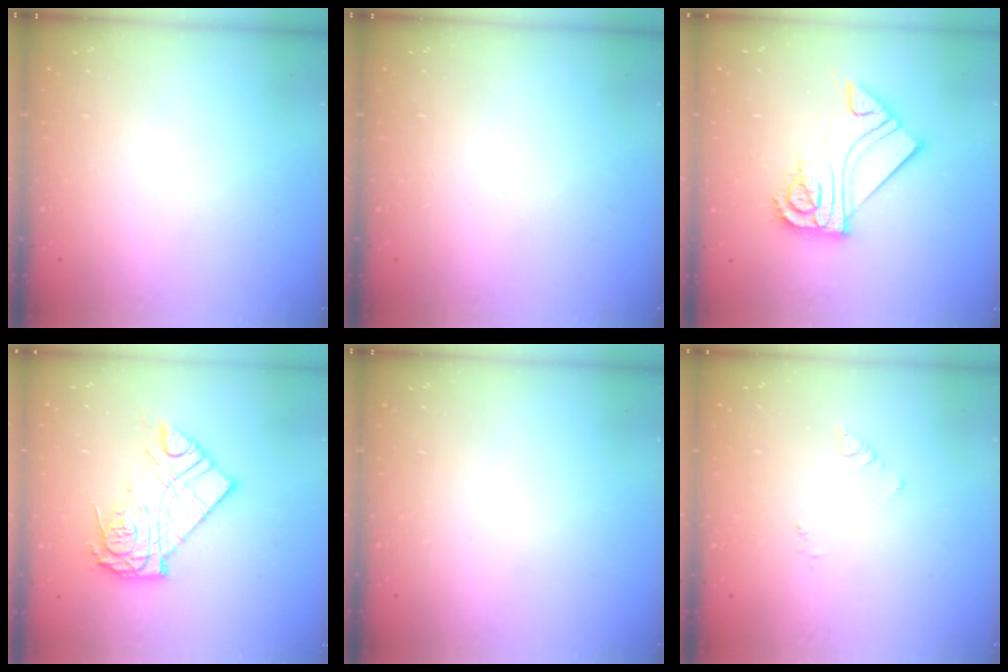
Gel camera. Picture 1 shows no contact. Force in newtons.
{"total": 0.0}
{"total": 13.3, "press": 13.3, "slide": 1.3}
{"total": 12.9, "press": 12.9, "slide": 1.0}
{"total": 0.0}
{"total": 2.9, "press": 2.9, "slide": 0.4}